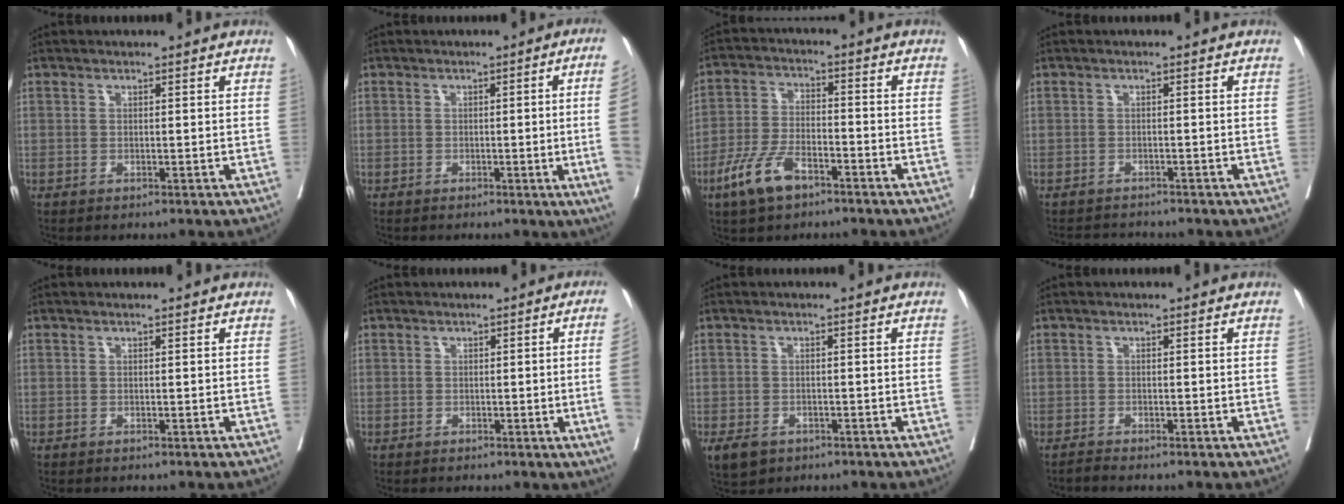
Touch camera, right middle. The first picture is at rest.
{"total": 10.8, "force": [-1.4, -3.2, 10.3], "torque": [-0.099, -0.018, -0.020]}
{"total": 8.2, "force": [-5.1, 3.1, 5.6], "torque": [-0.126, -0.002, -0.097]}
{"total": 3.3, "force": [-3.3, 0.5, 0.2], "torque": [-0.002, -0.011, -0.051]}
{"total": 0.0}
{"total": 6.9, "force": [-0.8, -2.2, 6.5], "torque": [-0.078, -0.016, -0.008]}
{"total": 4.3, "force": [-2.7, 2.9, 1.8], "torque": [-0.034, -0.004, -0.037]}
{"total": 0.7, "force": [-0.7, -0.2, 0.0], "torque": [-0.006, -0.004, -0.014]}